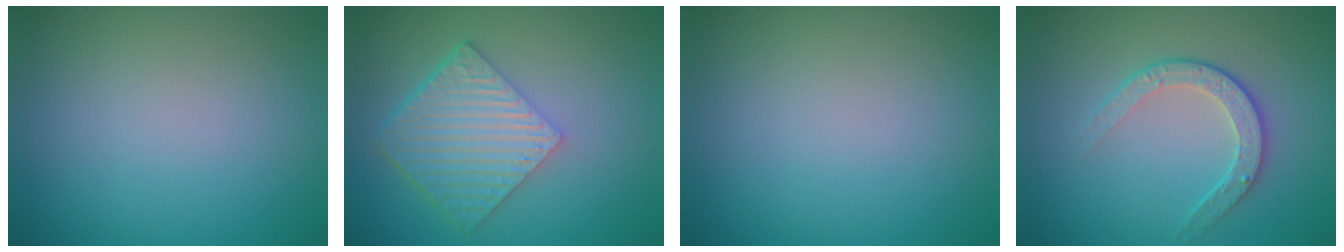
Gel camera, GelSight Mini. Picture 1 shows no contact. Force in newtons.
{"total": 6.4, "press": 4.4, "slide": 4.6}
{"total": 0.0}
{"total": 2.6, "press": 2.0, "slide": 1.7}